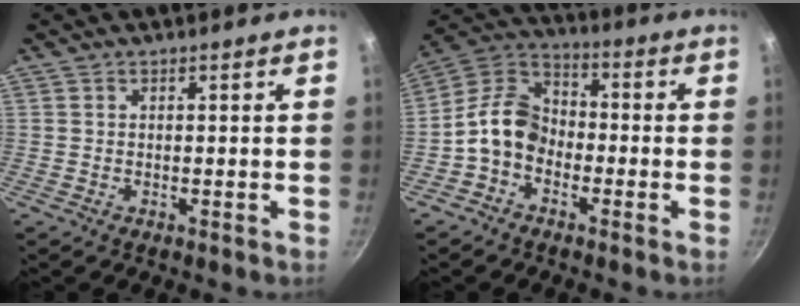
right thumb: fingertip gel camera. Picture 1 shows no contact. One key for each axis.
{"total": 10.5, "fx": -2.9, "fy": 7.7, "fz": 6.4, "tx": -0.089, "ty": 0.044, "tz": -0.080}